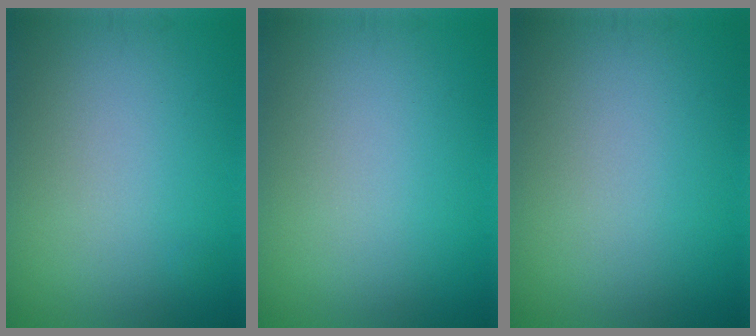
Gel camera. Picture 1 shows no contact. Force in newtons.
{"total": 0.0}
{"total": 0.0}